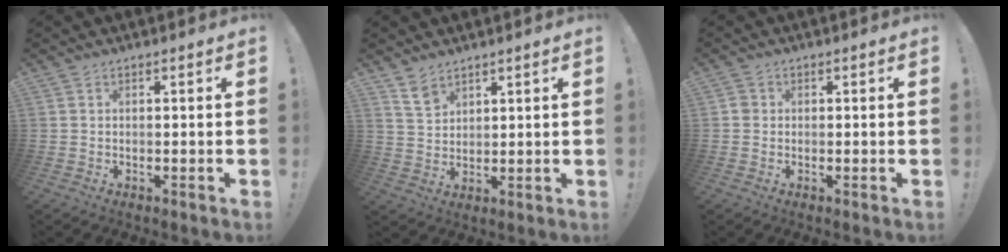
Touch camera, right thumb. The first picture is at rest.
{"total": 6.2, "force": [4.8, 3.6, 1.8], "torque": [-0.027, -0.032, 0.092]}
{"total": 1.7, "force": [0.0, 1.6, 0.6], "torque": [-0.002, 0.001, -0.002]}